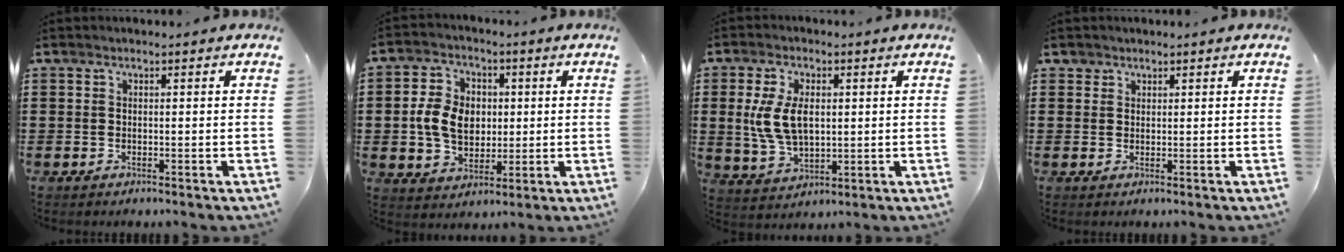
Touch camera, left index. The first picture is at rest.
{"total": 8.1, "force": [0.1, 6.2, 5.2], "torque": [-0.115, 0.013, -0.002]}
{"total": 7.8, "force": [1.1, 4.5, 6.3], "torque": [-0.156, 0.005, 0.012]}
{"total": 1.3, "force": [1.0, 0.8, 0.0], "torque": [-0.004, 0.004, 0.021]}